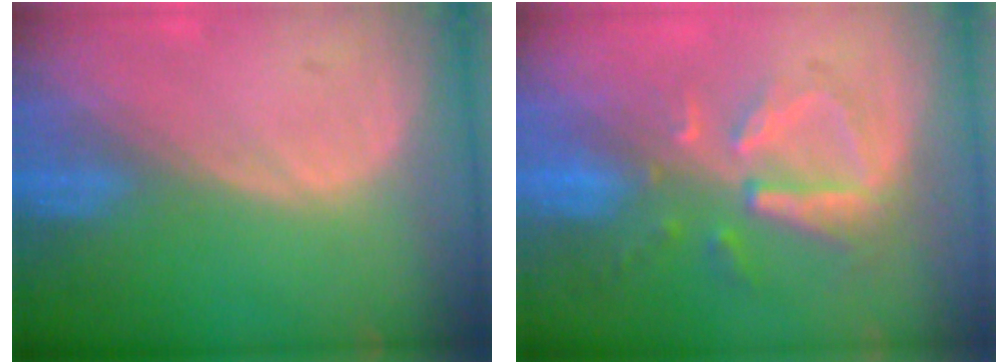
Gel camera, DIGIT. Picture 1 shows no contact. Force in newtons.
{"total": 8.1, "press": 7.4, "slide": 3.4}